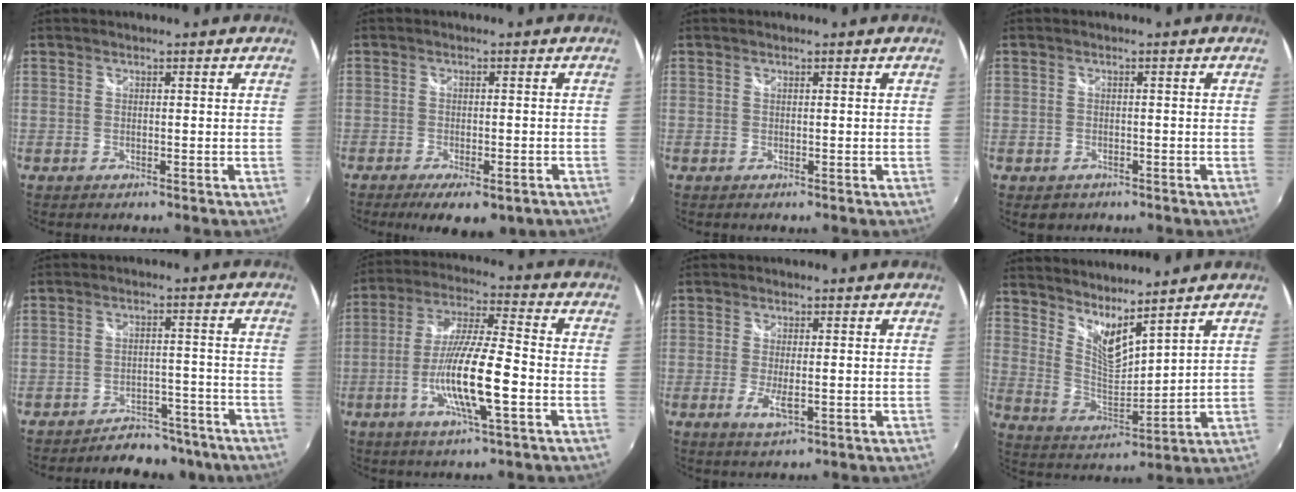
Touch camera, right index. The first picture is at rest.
{"total": 9.0, "force": [-6.1, 3.0, 5.9], "torque": [-0.120, -0.031, -0.084]}
{"total": 0.0}
{"total": 2.3, "force": [-1.2, 1.9, 0.7], "torque": [-0.018, -0.004, -0.015]}
{"total": 10.2, "force": [-8.9, 4.4, 2.4], "torque": [-0.052, 0.018, -0.103]}
{"total": 13.9, "force": [-4.5, 1.7, 13.1], "torque": [-0.258, -0.009, -0.083]}
{"total": 3.8, "force": [-0.9, 1.0, 3.6], "torque": [-0.071, -0.011, -0.014]}
{"total": 9.3, "force": [7.6, 1.4, 5.1], "torque": [-0.084, -0.018, 0.141]}